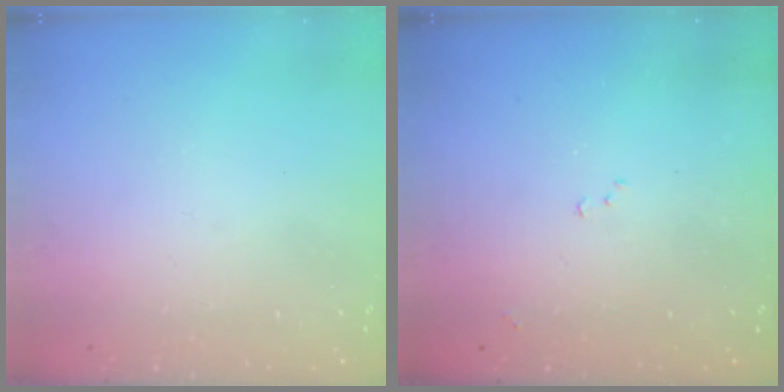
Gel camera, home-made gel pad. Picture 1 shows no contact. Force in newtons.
{"total": 7.4, "press": 7.3, "slide": 1.0}